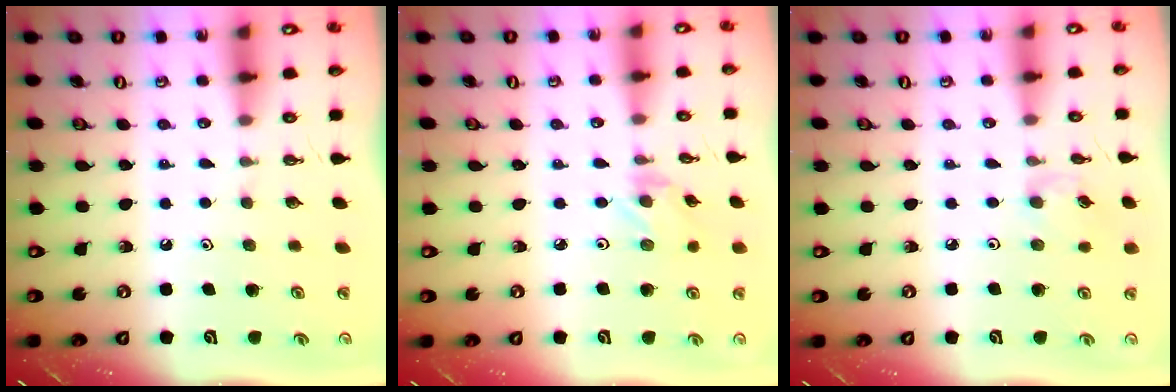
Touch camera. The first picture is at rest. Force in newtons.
{"total": 0.5, "press": 0.5, "slide": 0.1}
{"total": 2.7, "press": 2.6, "slide": 0.5}